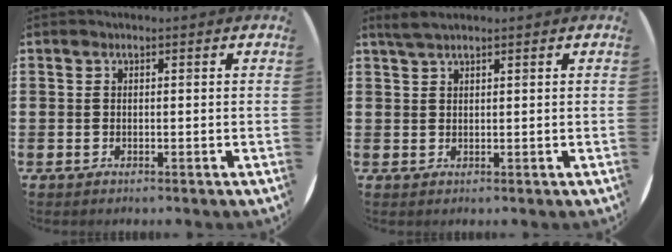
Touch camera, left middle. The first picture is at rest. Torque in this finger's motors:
{"motor_torque": [0.24, -0.22, 0.01, 0.00]}